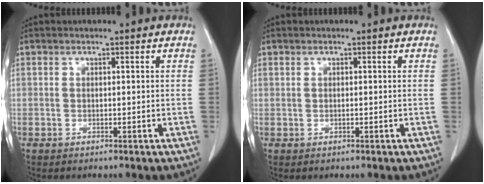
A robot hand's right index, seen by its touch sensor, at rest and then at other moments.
{"total": 0.0}